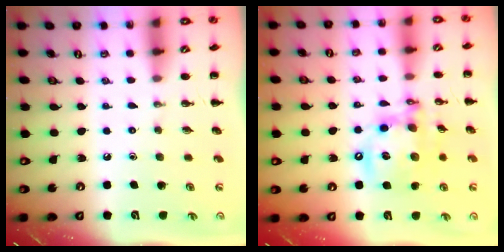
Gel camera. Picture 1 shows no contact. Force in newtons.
{"total": 15.1, "press": 14.7, "slide": 3.3}